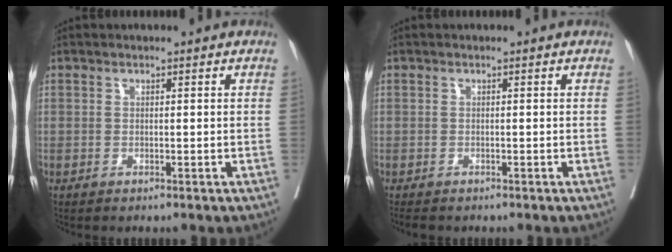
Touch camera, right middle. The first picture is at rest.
{"total": 2.3, "force": [-2.0, 0.9, 0.9], "torque": [-0.016, -0.007, -0.028]}